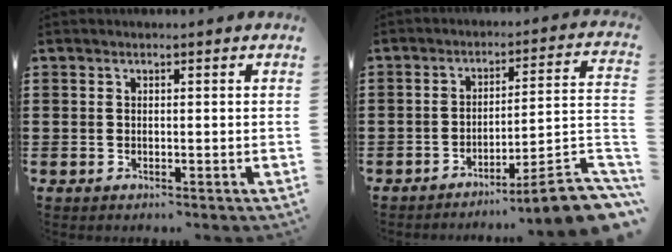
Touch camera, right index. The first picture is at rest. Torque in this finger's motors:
{"motor_torque": [1.63, -0.51, 0.09, 0.00]}